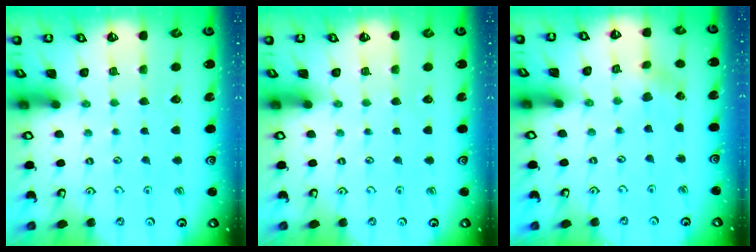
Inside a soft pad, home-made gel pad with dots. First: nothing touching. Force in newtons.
{"total": 0.0}
{"total": 2.3, "press": 2.3, "slide": 0.4}